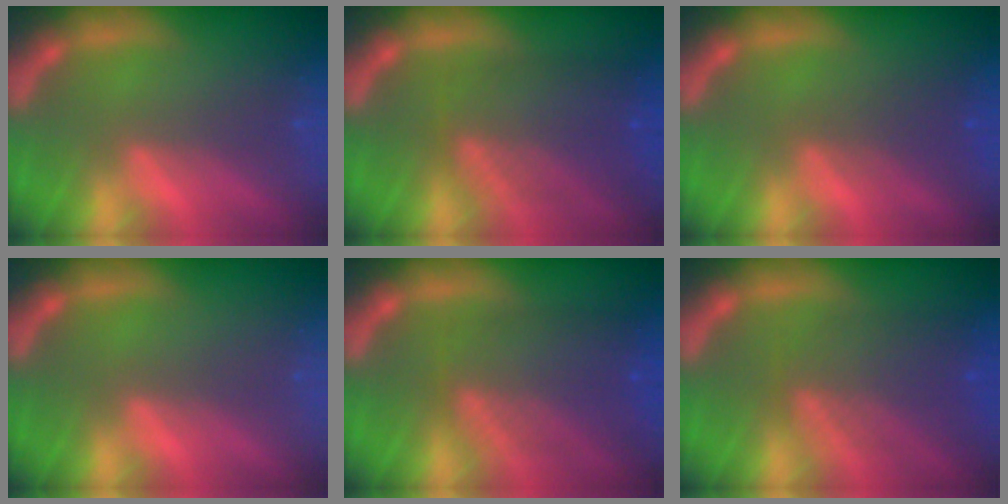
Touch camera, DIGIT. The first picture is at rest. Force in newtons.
{"total": 7.1}
{"total": 2.5}
{"total": 0.0}
{"total": 7.1}
{"total": 6.1}